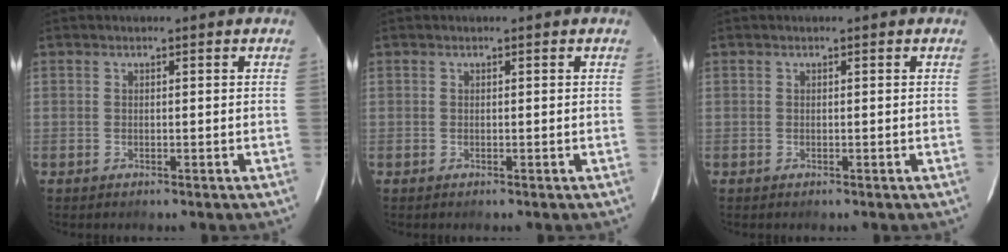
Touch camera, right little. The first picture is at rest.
{"total": 0.0}
{"total": 0.0}